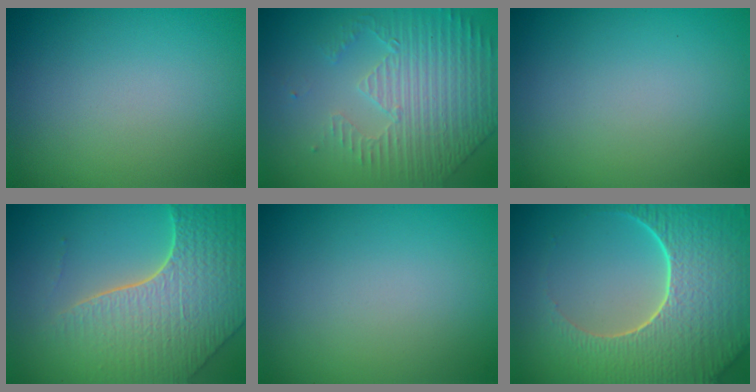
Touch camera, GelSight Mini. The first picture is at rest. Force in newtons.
{"total": 4.4, "press": 3.3, "slide": 3.0}
{"total": 0.0}
{"total": 7.7, "press": 5.6, "slide": 5.3}
{"total": 0.0}
{"total": 8.8, "press": 6.3, "slide": 6.2}